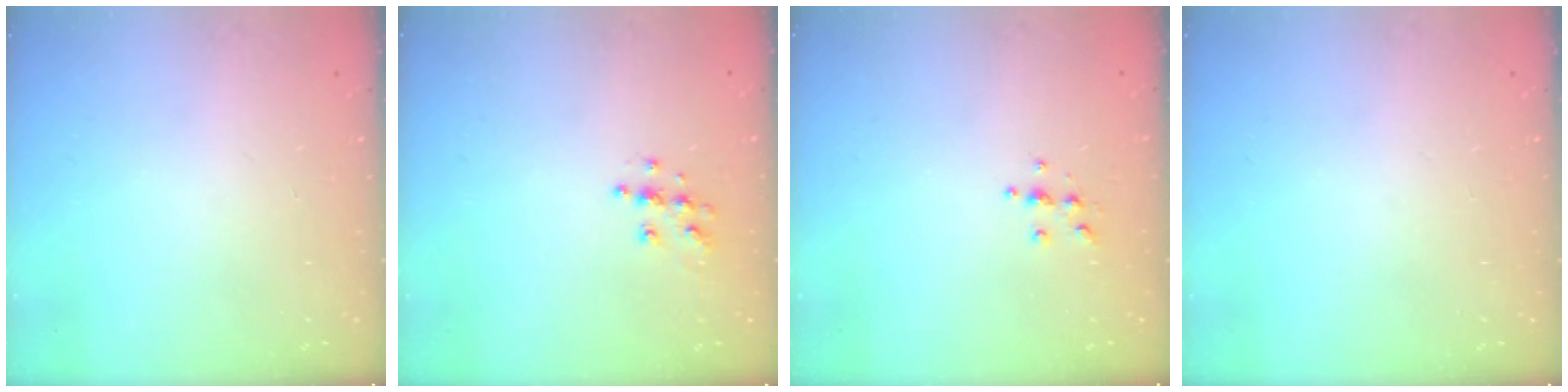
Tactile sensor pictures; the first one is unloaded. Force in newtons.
{"total": 6.4, "press": 6.4, "slide": 0.2}
{"total": 4.4, "press": 4.4, "slide": 0.4}
{"total": 0.0}